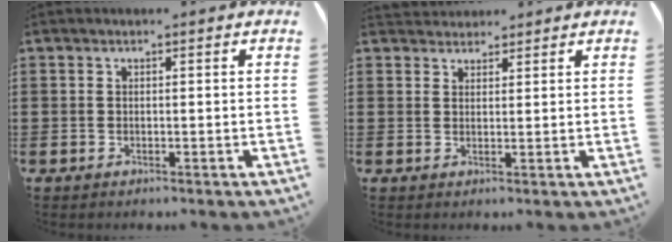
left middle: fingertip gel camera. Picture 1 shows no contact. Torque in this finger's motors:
{"motor_torque": [0.23, 0.20, 0.02, 0.01]}